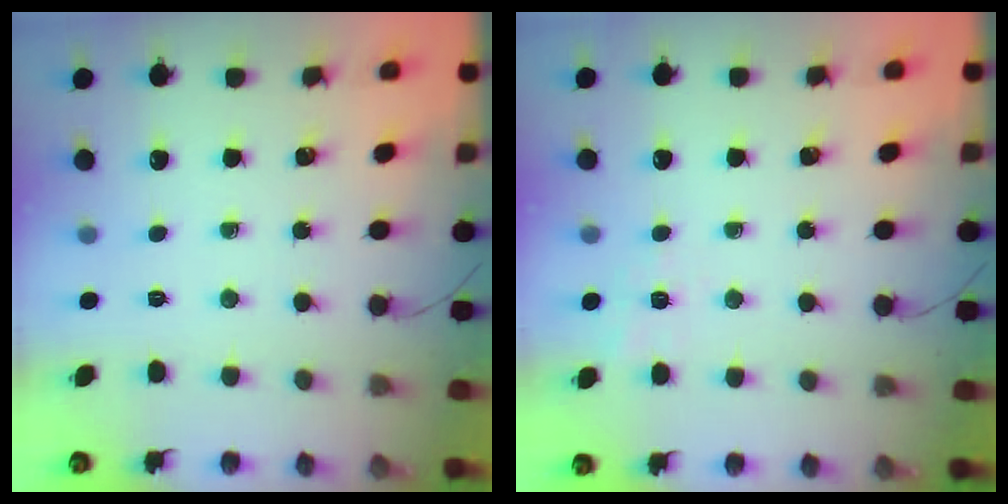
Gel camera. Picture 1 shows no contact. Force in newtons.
{"total": 2.0, "press": 1.1, "slide": 1.6}